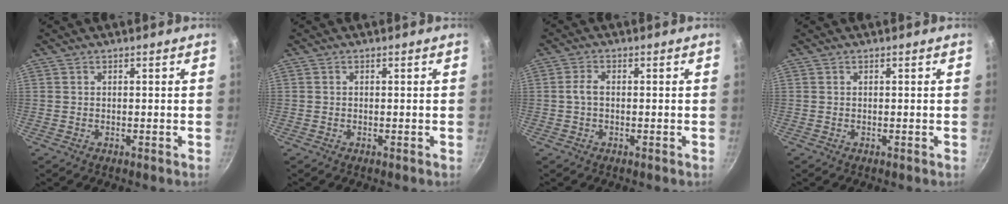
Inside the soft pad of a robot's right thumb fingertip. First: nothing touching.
{"total": 0.0}
{"total": 2.4, "force": [-0.2, 1.4, 2.0], "torque": [-0.040, 0.005, -0.008]}
{"total": 0.0}